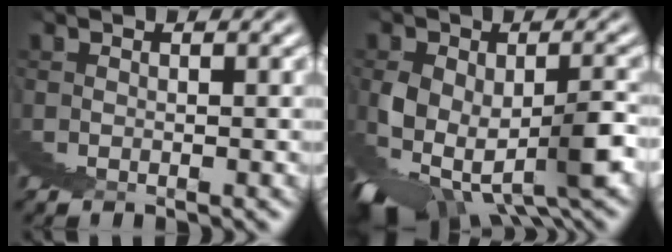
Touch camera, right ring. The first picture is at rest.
{"total": 5.5, "force": [-2.0, 2.1, 4.6], "torque": [-0.056, -0.010, -0.021]}